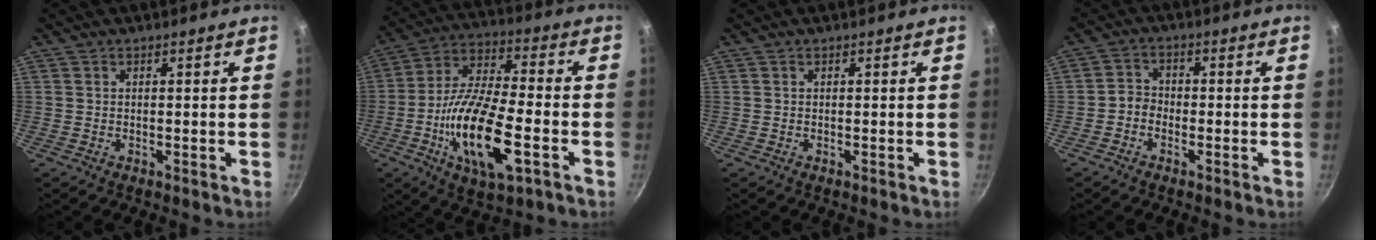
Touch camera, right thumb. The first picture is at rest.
{"total": 18.9, "force": [-5.8, 6.8, 16.7], "torque": [-0.312, 0.021, -0.113]}
{"total": 0.0}
{"total": 2.7, "force": [-1.5, 2.0, 1.0], "torque": [-0.010, 0.023, -0.034]}